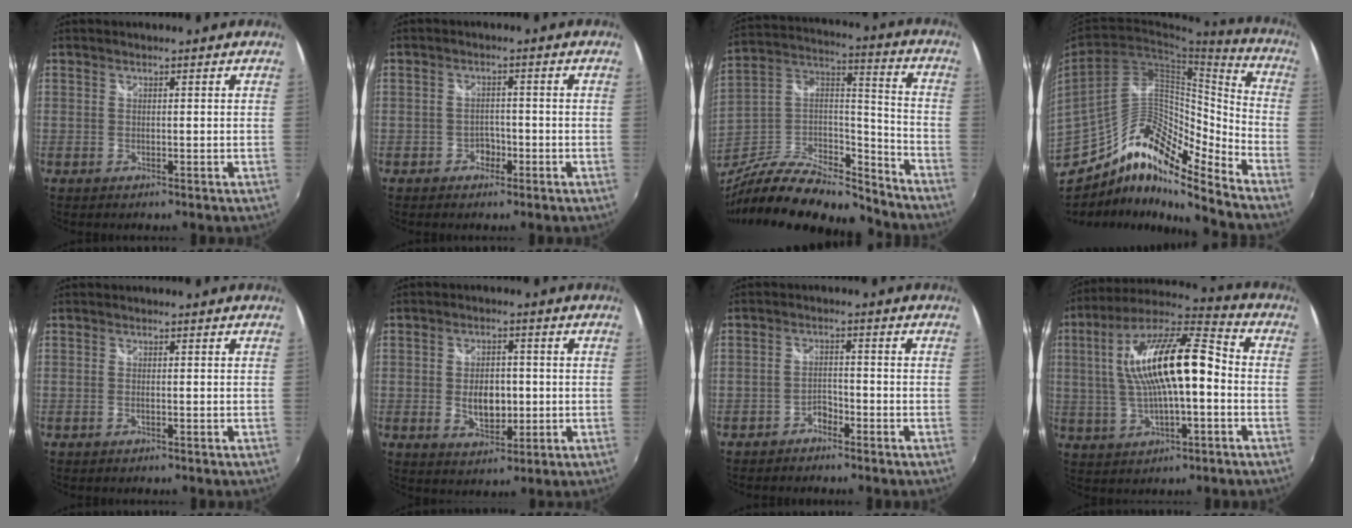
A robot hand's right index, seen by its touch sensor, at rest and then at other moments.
{"total": 2.5, "force": [-1.3, 2.0, 0.7], "torque": [-0.014, 0.004, -0.021]}
{"total": 25.2, "force": [-19.8, 8.5, 13.1], "torque": [-0.247, 0.012, -0.328]}
{"total": 17.0, "force": [-12.7, 5.3, 10.0], "torque": [-0.197, 0.013, -0.241]}
{"total": 0.7, "force": [-0.2, 0.0, 0.7], "torque": [-0.014, 0.000, -0.006]}
{"total": 6.9, "force": [-0.6, 4.2, 5.4], "torque": [-0.098, -0.002, -0.005]}
{"total": 2.4, "force": [-2.0, 1.2, 0.7], "torque": [-0.017, 0.004, -0.032]}
{"total": 18.1, "force": [0.3, 5.5, 17.2], "torque": [-0.312, 0.025, 0.001]}